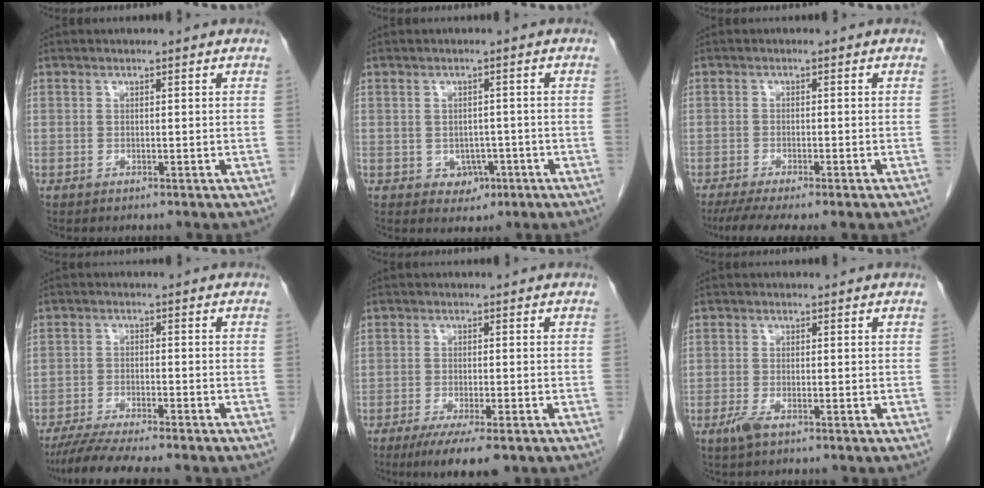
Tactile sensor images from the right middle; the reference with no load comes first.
{"total": 3.2, "force": [-1.1, 2.6, 1.5], "torque": [-0.010, 0.006, -0.003]}
{"total": 7.5, "force": [-5.8, 0.6, 4.8], "torque": [-0.066, -0.013, -0.087]}
{"total": 8.9, "force": [-7.5, 0.0, 4.7], "torque": [-0.067, -0.020, -0.118]}
{"total": 7.6, "force": [-5.1, 1.3, 5.5], "torque": [-0.082, -0.018, -0.075]}
{"total": 2.1, "force": [-1.3, 0.5, 1.6], "torque": [-0.039, -0.004, -0.026]}